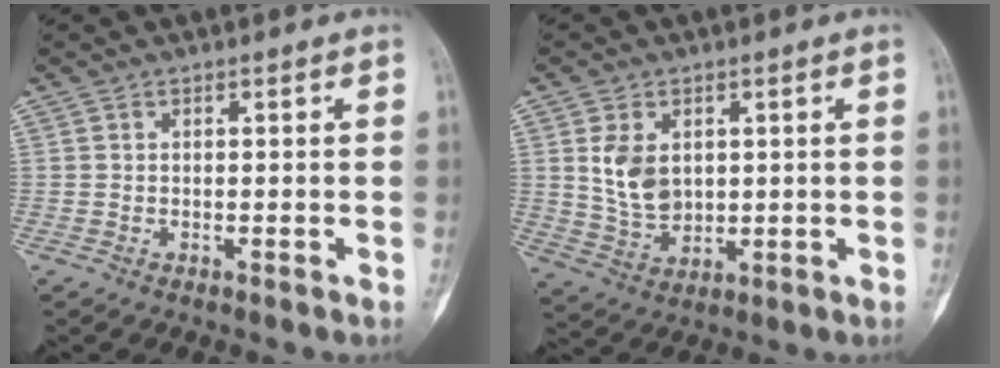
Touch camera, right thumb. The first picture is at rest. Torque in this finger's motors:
{"motor_torque": [-0.47, 0.91, 0.67, 0.02, 0.07]}